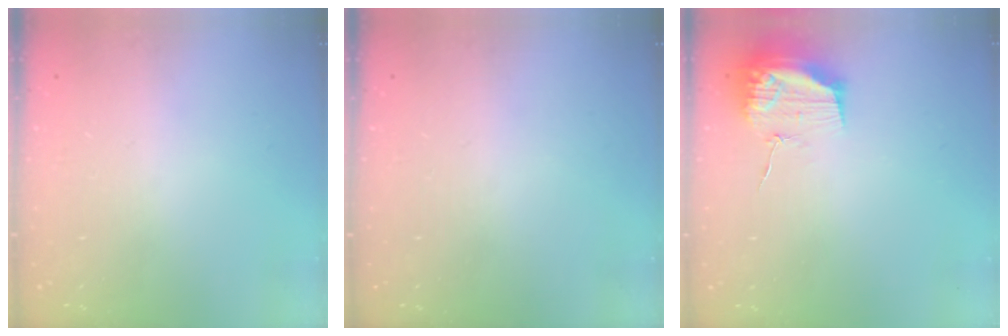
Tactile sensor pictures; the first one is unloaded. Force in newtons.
{"total": 0.0}
{"total": 13.9, "press": 13.9, "slide": 0.1}